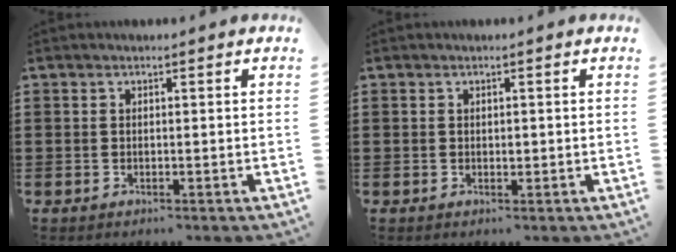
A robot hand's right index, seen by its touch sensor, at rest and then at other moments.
{"total": 0.8, "force": [0.1, 0.5, 0.6], "torque": [-0.012, 0.002, 0.002]}